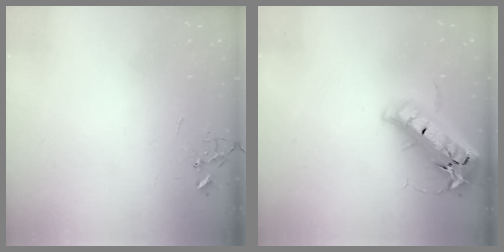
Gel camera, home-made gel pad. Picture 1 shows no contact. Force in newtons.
{"total": 25.0, "press": 24.5, "slide": 4.9}